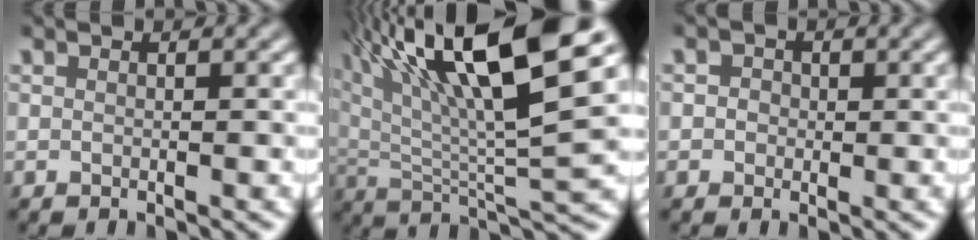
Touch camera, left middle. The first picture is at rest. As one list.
[{"total": 15.6, "force": [7.2, 3.7, 13.4], "torque": [-0.237, 0.021, 0.122]}, {"total": 1.9, "force": [0.4, 1.7, 0.6], "torque": [0.007, 0.007, -0.014]}]